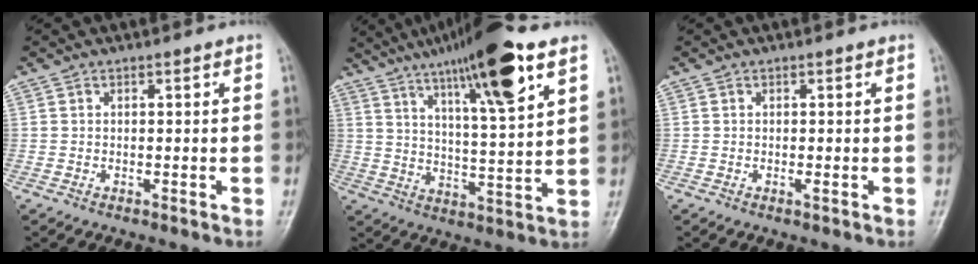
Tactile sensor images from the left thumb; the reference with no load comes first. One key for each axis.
{"total": 18.4, "fx": 10.7, "fy": 2.9, "fz": 14.8, "tx": -0.229, "ty": -0.038, "tz": 0.176}
{"total": 0.8, "fx": -0.1, "fy": 0.1, "fz": 0.8, "tx": -0.012, "ty": 0.002, "tz": 0.001}